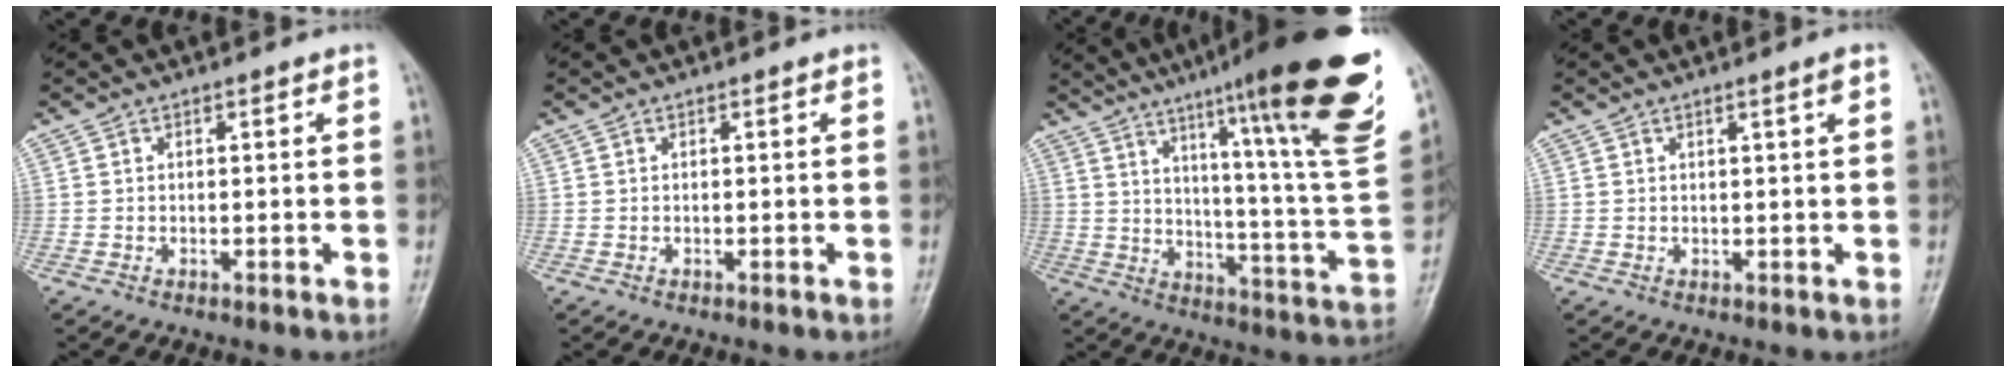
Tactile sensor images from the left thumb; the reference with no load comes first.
{"total": 0.0}
{"total": 28.2, "force": [17.2, 2.1, 22.2], "torque": [-0.292, -0.079, 0.248]}
{"total": 1.7, "force": [0.8, -0.1, 1.4], "torque": [-0.024, -0.004, 0.014]}